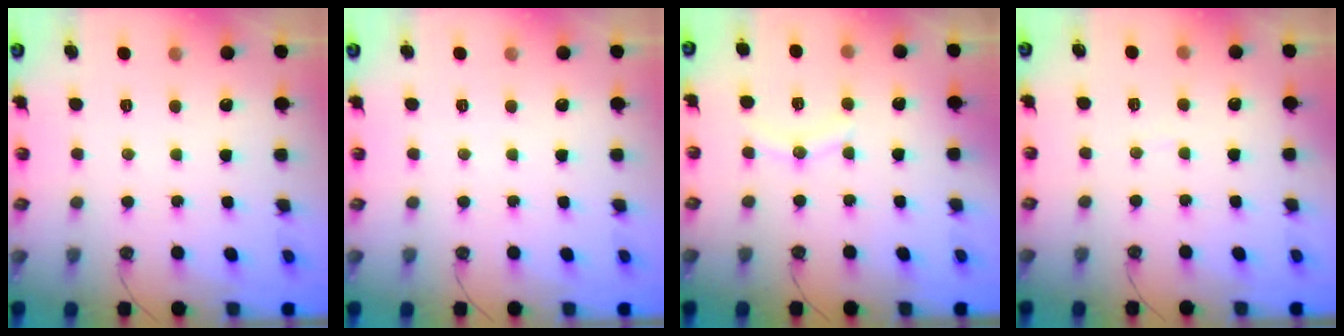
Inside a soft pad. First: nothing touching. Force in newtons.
{"total": 0.0}
{"total": 7.9, "press": 7.7, "slide": 1.7}
{"total": 2.0, "press": 2.0, "slide": 0.1}